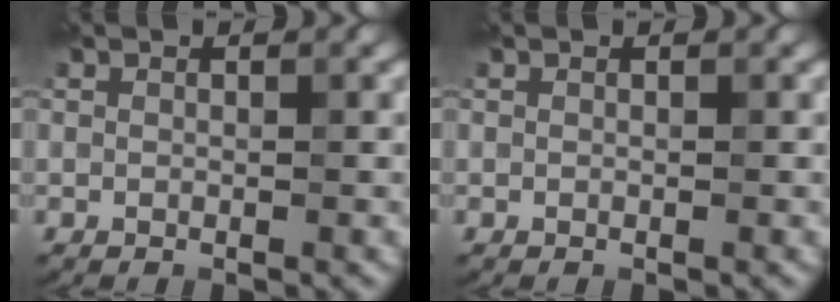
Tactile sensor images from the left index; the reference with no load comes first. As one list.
[{"total": 0.0}]